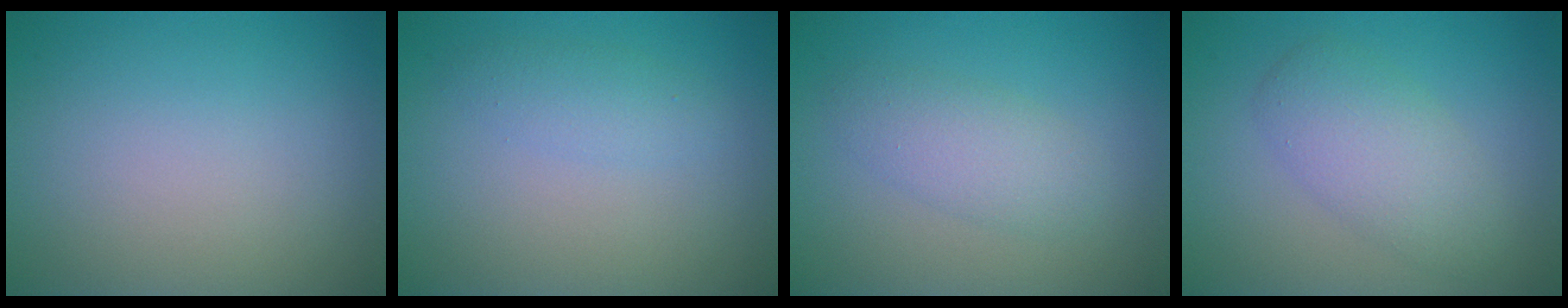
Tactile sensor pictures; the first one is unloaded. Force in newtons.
{"total": 1.6, "press": 1.6, "slide": 0.0}
{"total": 2.8, "press": 2.8, "slide": 0.1}
{"total": 3.9, "press": 3.9, "slide": 0.1}